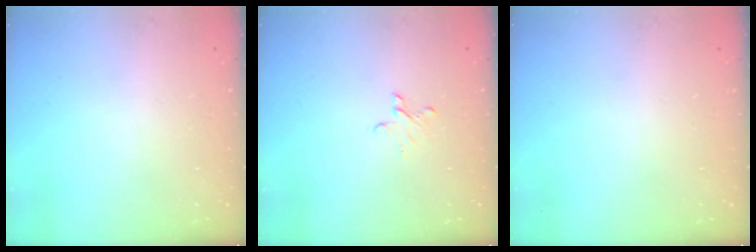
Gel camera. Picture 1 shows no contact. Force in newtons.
{"total": 3.4, "press": 3.3, "slide": 0.2}
{"total": 0.0}